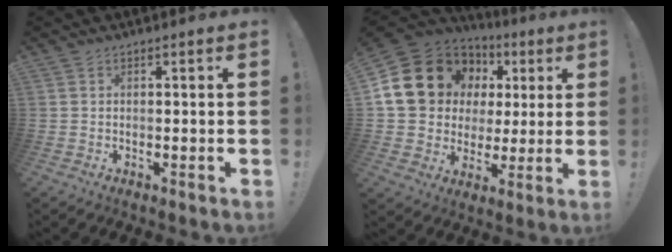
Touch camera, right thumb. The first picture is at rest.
{"total": 18.8, "force": [7.7, 14.9, 8.6], "torque": [-0.135, -0.034, 0.174]}